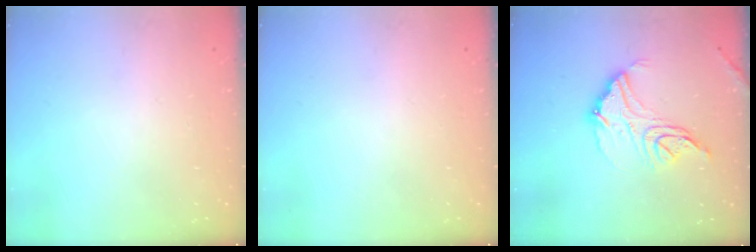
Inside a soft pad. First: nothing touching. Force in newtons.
{"total": 0.0}
{"total": 14.3, "press": 14.3, "slide": 1.0}